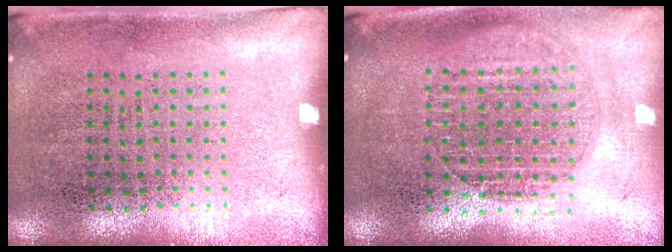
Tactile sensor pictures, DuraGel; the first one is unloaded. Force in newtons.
{"total": 1.6, "press": 1.4, "slide": 0.7}